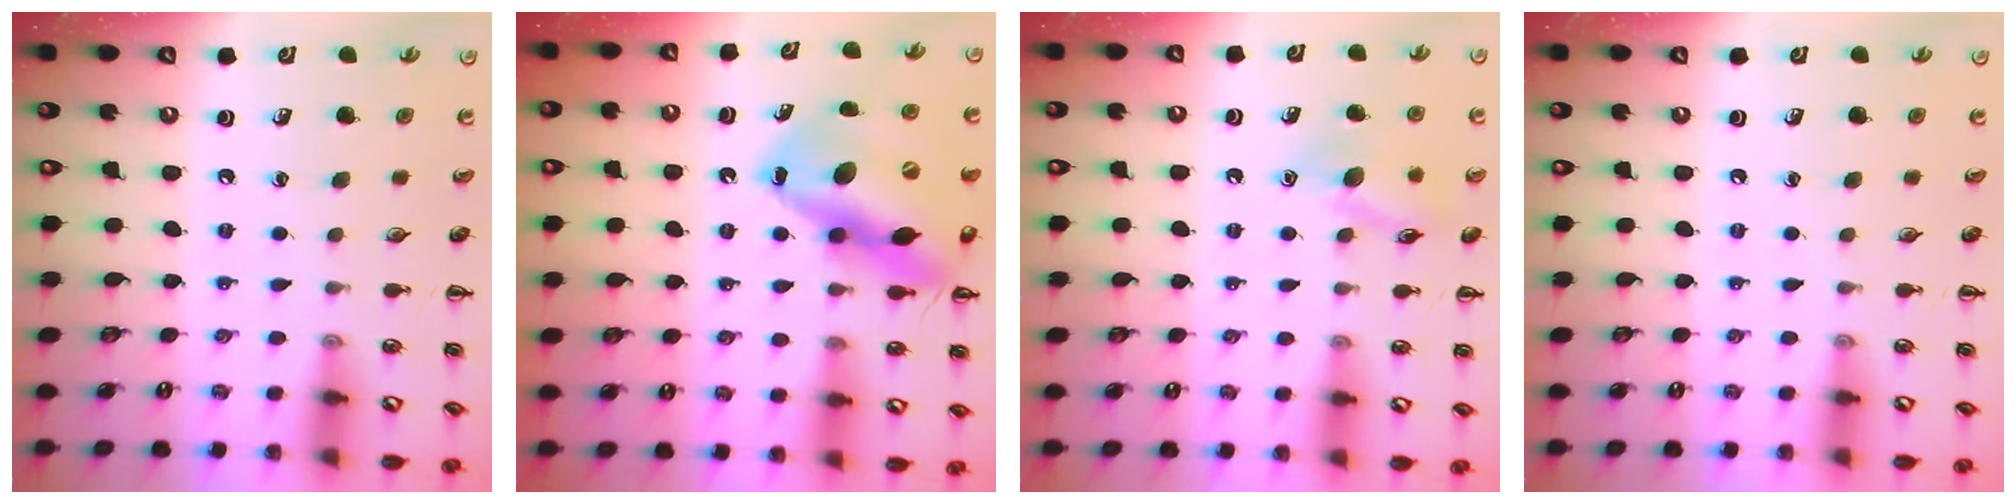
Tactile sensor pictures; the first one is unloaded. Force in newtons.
{"total": 19.6, "press": 19.5, "slide": 2.3}
{"total": 10.1, "press": 10.1, "slide": 1.0}
{"total": 0.0}